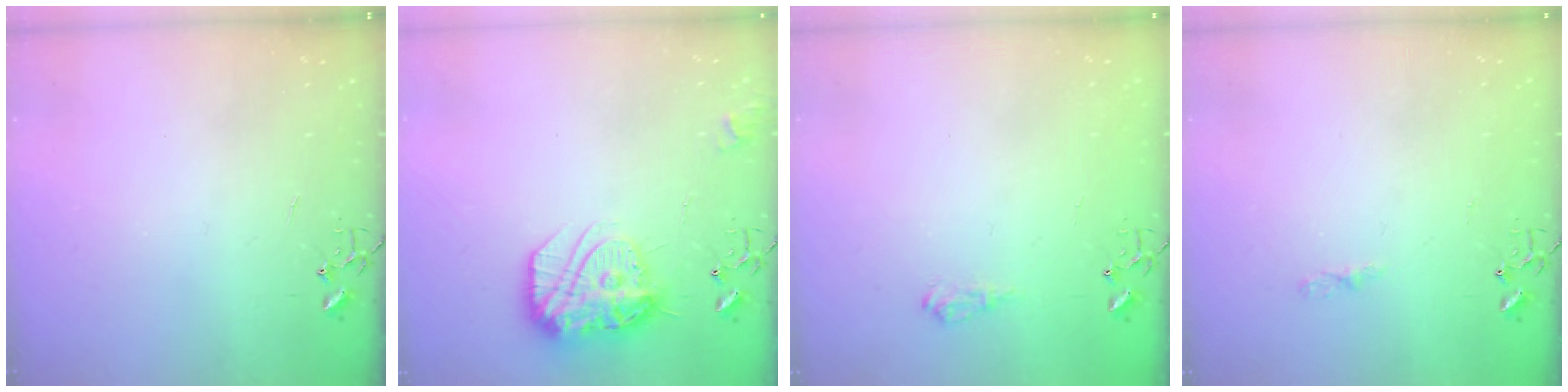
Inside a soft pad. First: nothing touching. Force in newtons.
{"total": 16.5, "press": 16.5, "slide": 1.4}
{"total": 8.2, "press": 8.2, "slide": 0.9}
{"total": 3.4, "press": 3.4, "slide": 0.5}